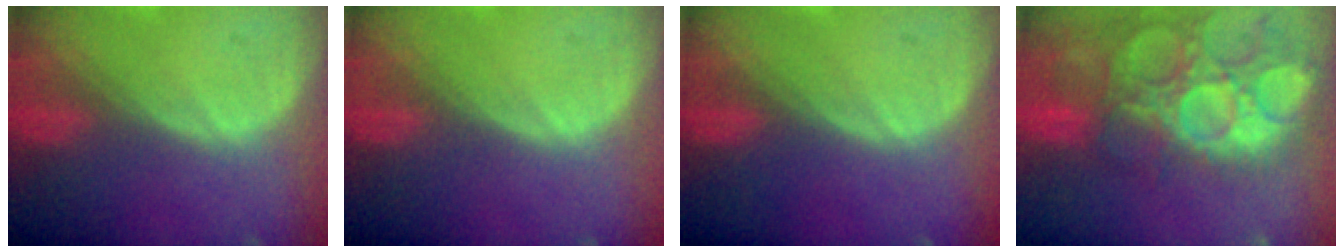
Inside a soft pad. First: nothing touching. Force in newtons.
{"total": 0.0}
{"total": 0.0}
{"total": 15.0, "press": 12.5, "slide": 8.2}